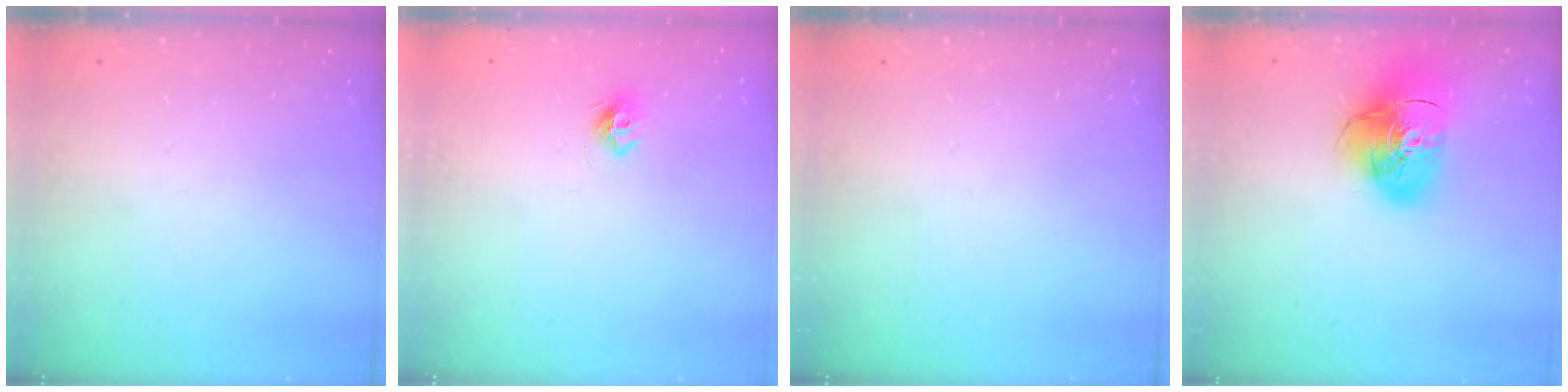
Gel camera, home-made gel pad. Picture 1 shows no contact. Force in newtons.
{"total": 7.0, "press": 6.9, "slide": 0.4}
{"total": 0.0}
{"total": 17.8, "press": 17.7, "slide": 1.9}